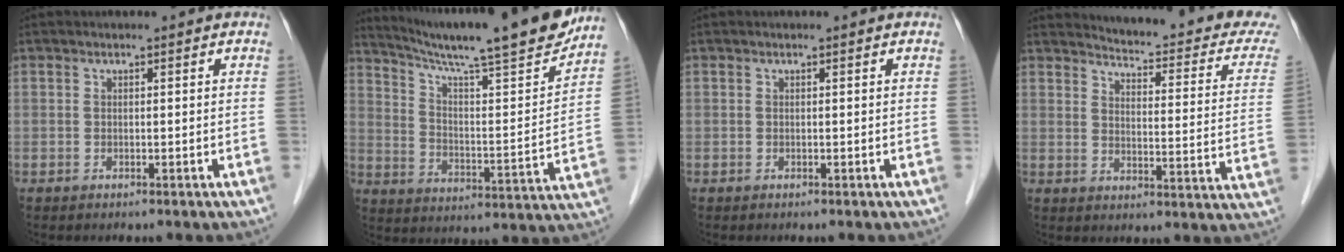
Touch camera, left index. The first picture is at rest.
{"total": 22.2, "force": [19.3, 0.3, 11.1], "torque": [-0.182, -0.030, 0.284]}
{"total": 0.0}
{"total": 18.2, "force": [17.2, 1.6, 5.6], "torque": [-0.068, -0.095, 0.180]}